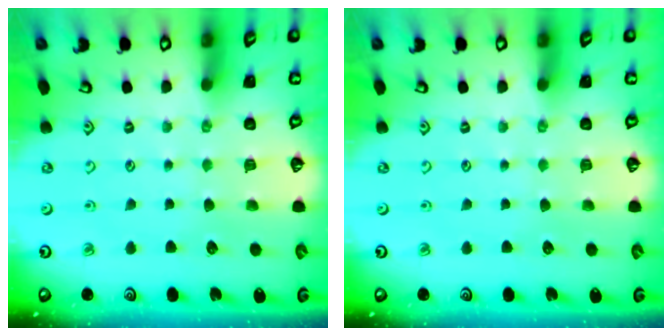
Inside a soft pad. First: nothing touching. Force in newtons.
{"total": 0.0}